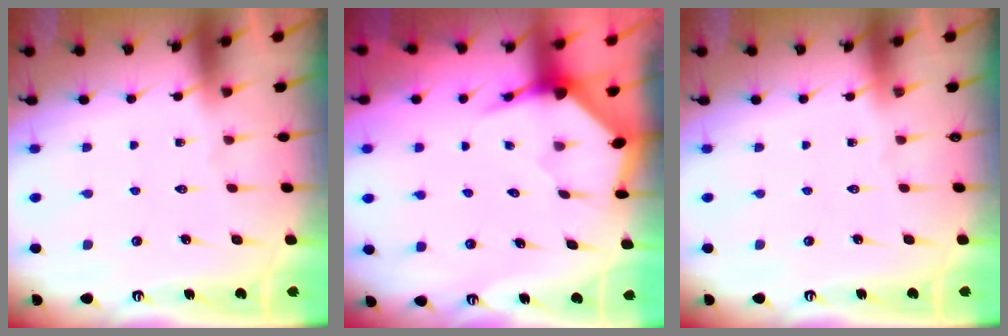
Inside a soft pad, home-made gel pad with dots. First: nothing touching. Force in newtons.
{"total": 3.7, "press": 3.6, "slide": 0.4}
{"total": 0.0}